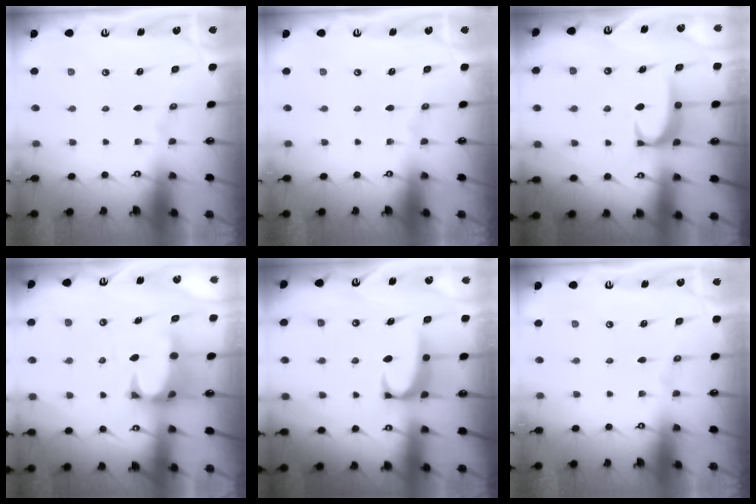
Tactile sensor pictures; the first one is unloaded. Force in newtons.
{"total": 0.0}
{"total": 2.6, "press": 2.6, "slide": 0.4}
{"total": 2.8, "press": 2.5, "slide": 1.1}
{"total": 2.2, "press": 2.2, "slide": 0.3}
{"total": 0.0}